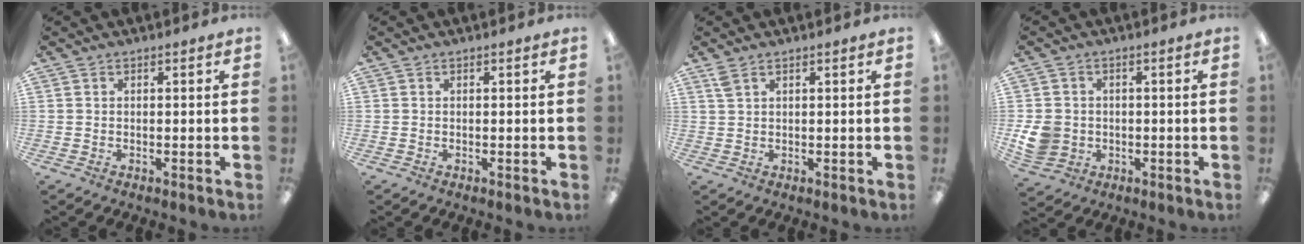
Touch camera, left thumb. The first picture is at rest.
{"total": 0.0}
{"total": 2.1, "force": [1.4, 0.9, 1.2], "torque": [-0.028, 0.001, 0.026]}
{"total": 6.8, "force": [-0.9, 6.1, 2.9], "torque": [-0.074, 0.010, -0.016]}